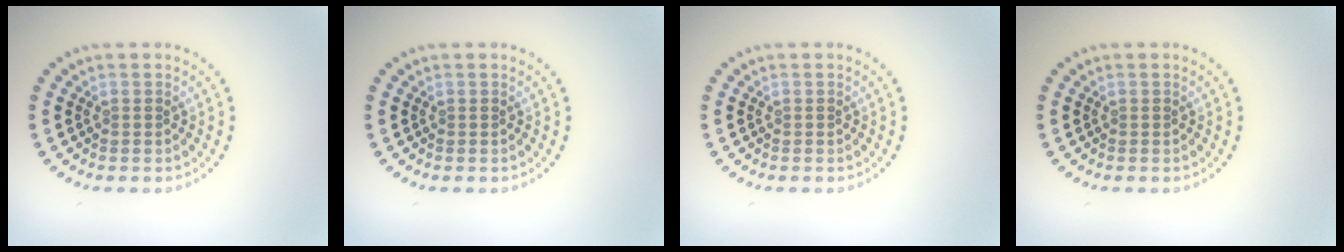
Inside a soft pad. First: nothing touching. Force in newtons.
{"total": 0.0}
{"total": 0.0}
{"total": 0.0}